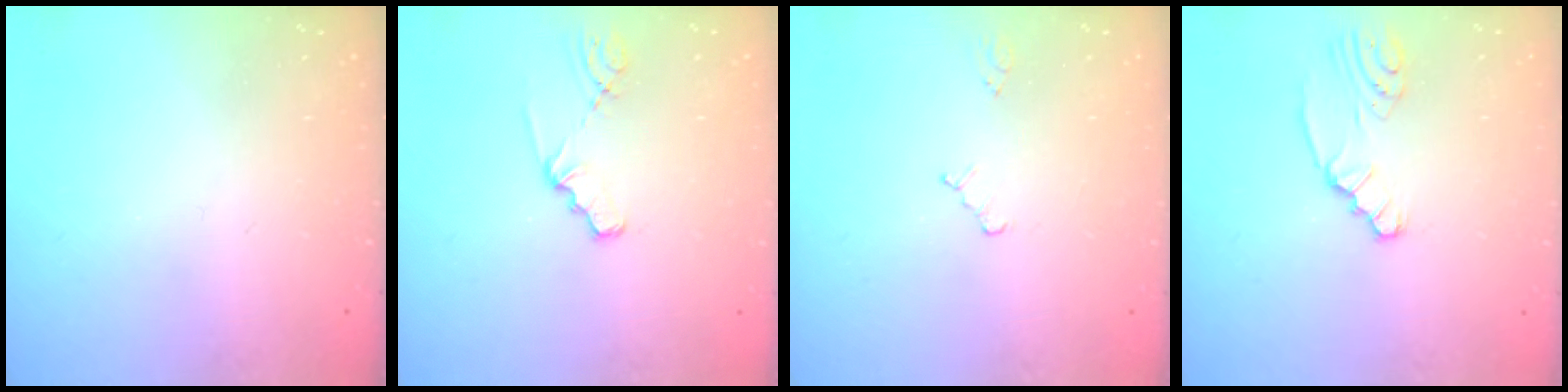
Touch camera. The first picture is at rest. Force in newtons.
{"total": 1.8, "press": 1.8, "slide": 0.2}
{"total": 1.5, "press": 1.5, "slide": 0.3}
{"total": 2.4, "press": 2.4, "slide": 0.1}